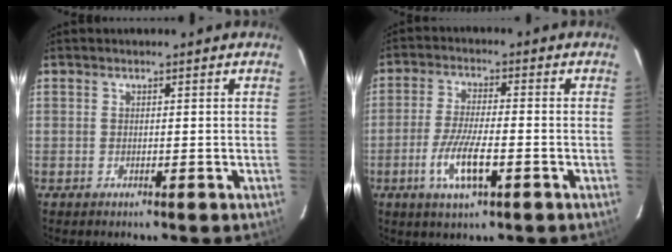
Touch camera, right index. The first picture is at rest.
{"total": 8.2, "force": [-3.2, 1.9, 7.3], "torque": [-0.150, -0.011, -0.061]}